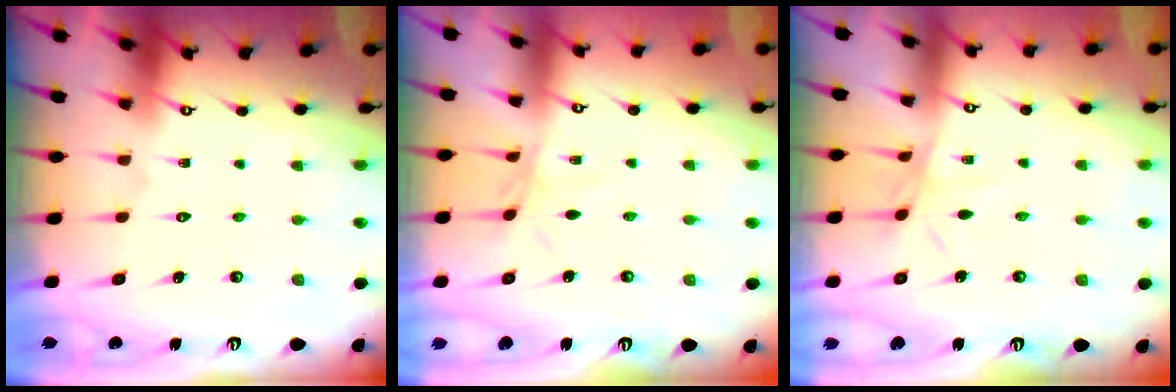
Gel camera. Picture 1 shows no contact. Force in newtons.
{"total": 3.5, "press": 3.5, "slide": 0.3}
{"total": 5.6, "press": 5.6, "slide": 0.6}